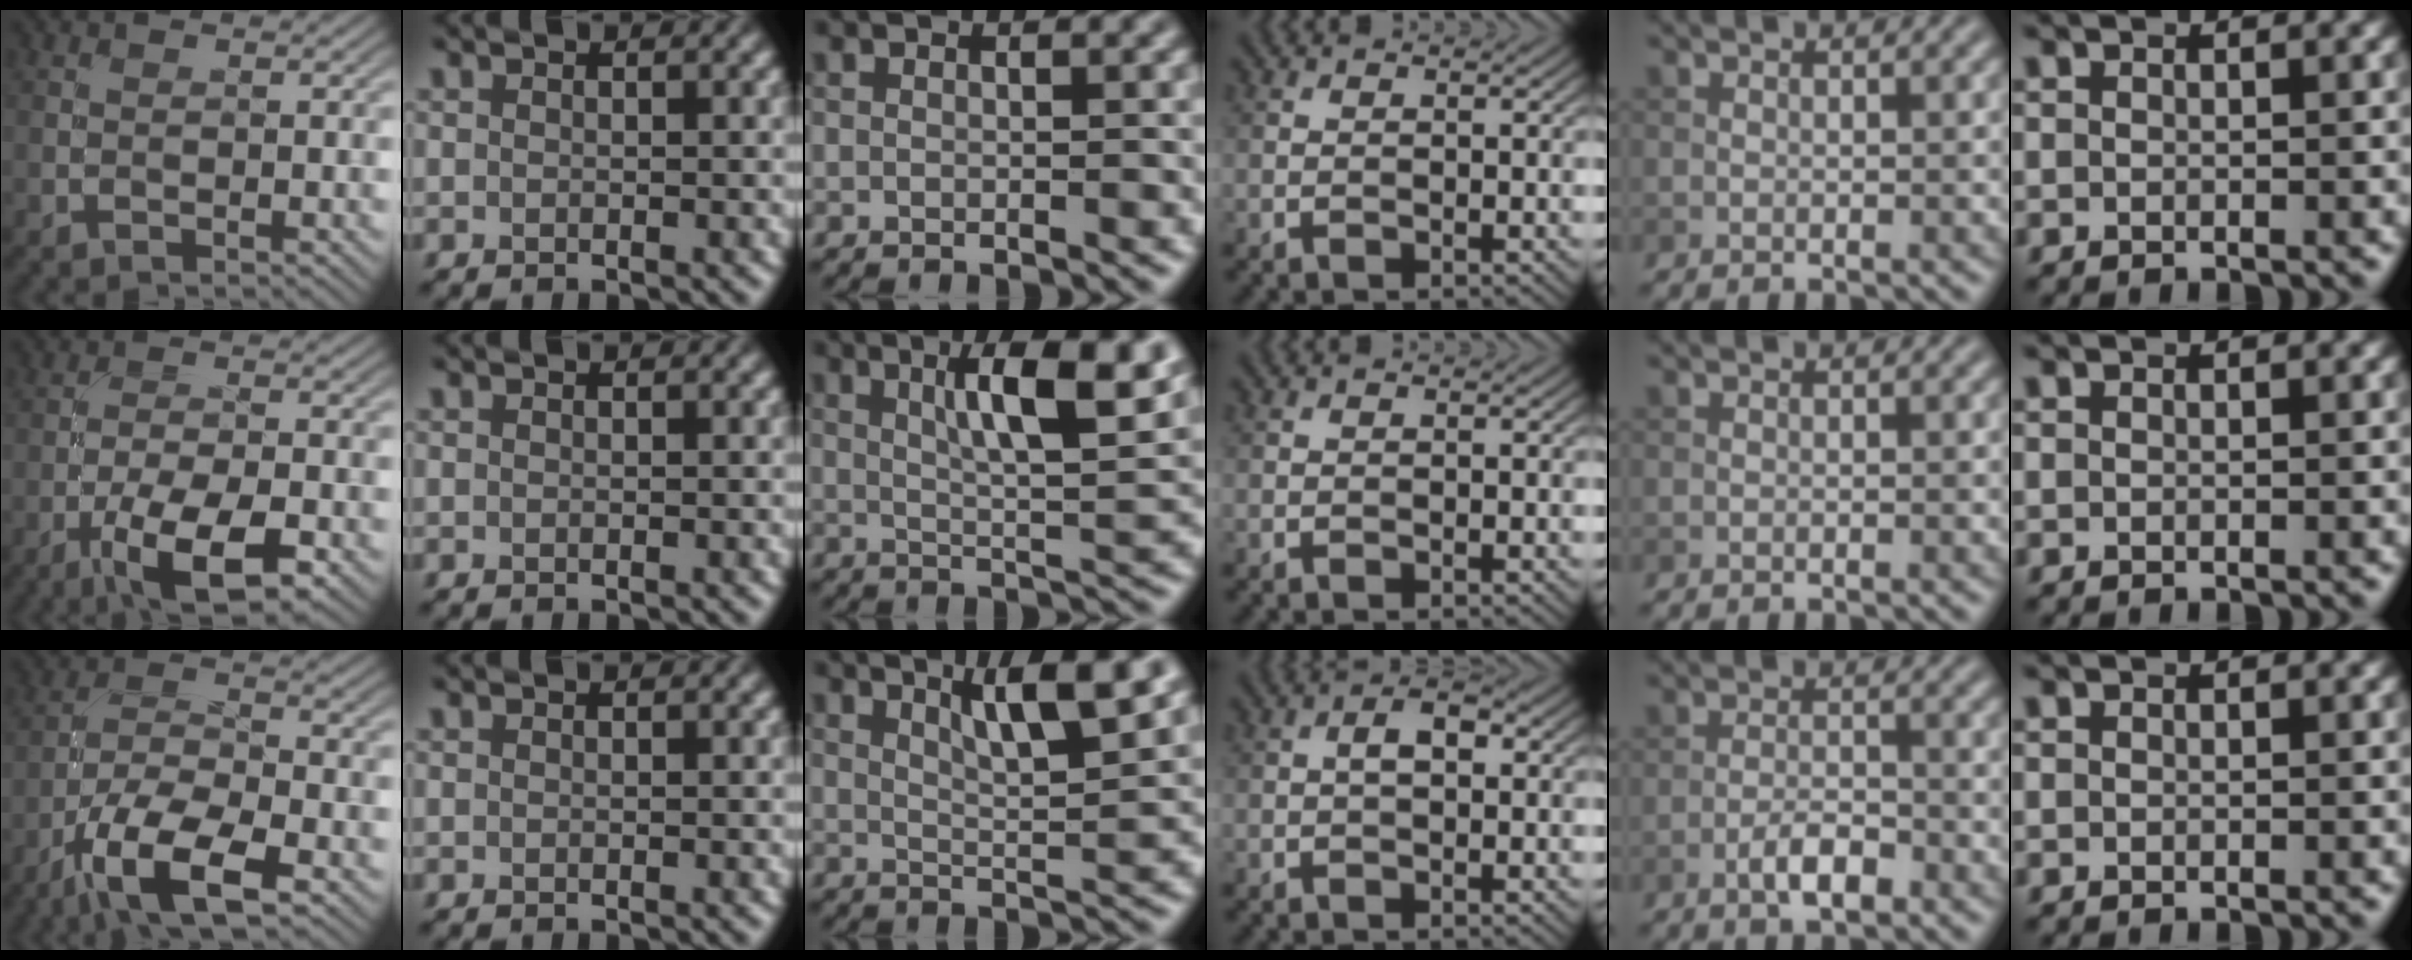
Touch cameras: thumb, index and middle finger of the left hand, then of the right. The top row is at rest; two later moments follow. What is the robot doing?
{"motion": "unscrew", "object": "medicine bottle"}